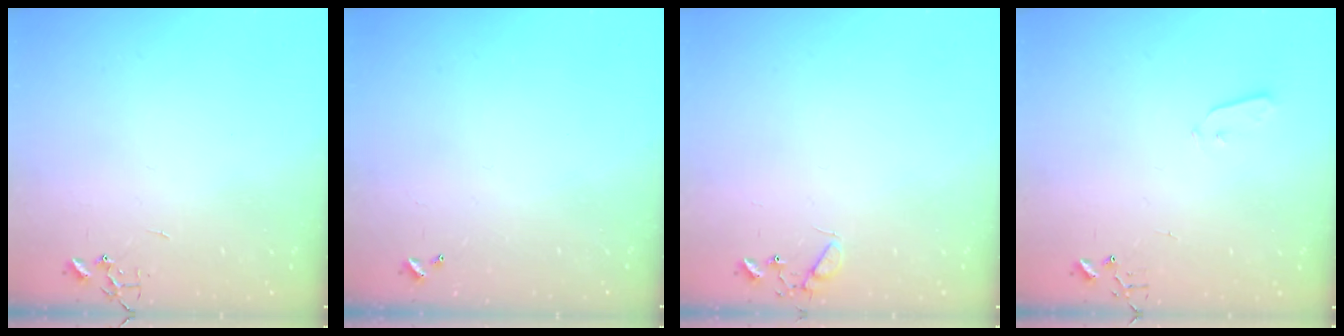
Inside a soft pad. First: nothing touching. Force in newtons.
{"total": 0.0}
{"total": 6.1, "press": 6.1, "slide": 0.5}
{"total": 2.5, "press": 2.5, "slide": 0.4}